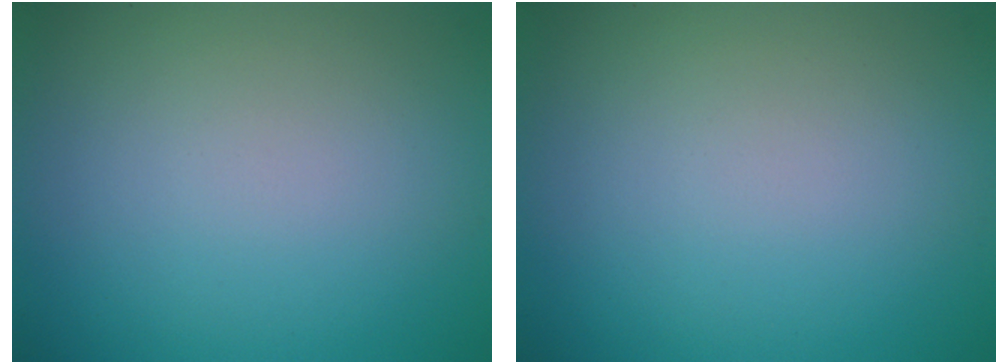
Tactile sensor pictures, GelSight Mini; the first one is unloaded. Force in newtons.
{"total": 0.0}